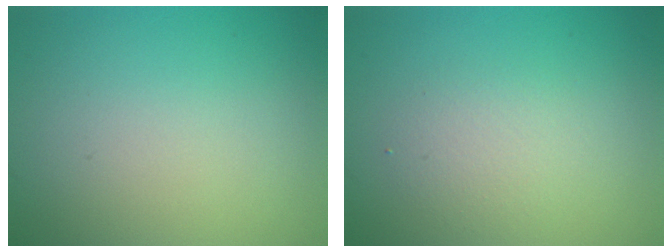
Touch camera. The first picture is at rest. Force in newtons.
{"total": 2.0, "press": 2.0, "slide": 0.1}